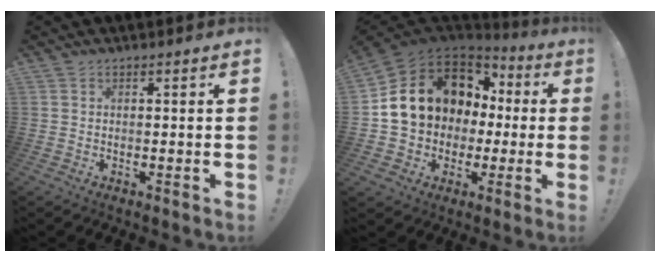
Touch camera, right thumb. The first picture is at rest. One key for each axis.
{"total": 16.7, "fx": 3.6, "fy": 13.4, "fz": 9.3, "tx": -0.158, "ty": -0.006, "tz": 0.097}